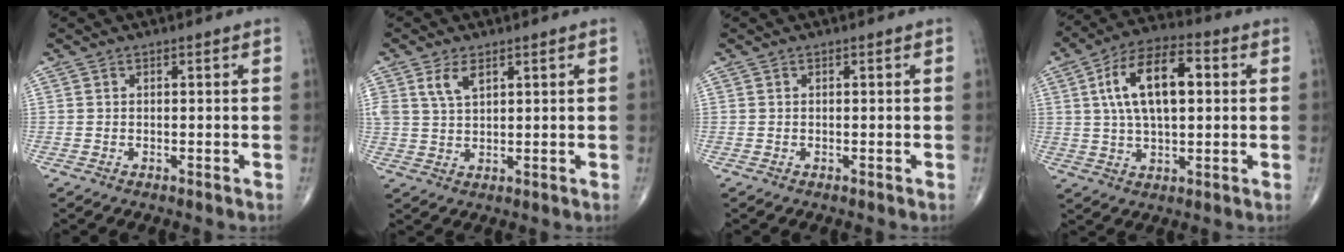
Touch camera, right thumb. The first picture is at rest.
{"total": 4.4, "force": [2.3, 2.2, 3.1], "torque": [-0.057, -0.006, 0.049]}
{"total": 0.0}
{"total": 14.9, "force": [3.0, 7.2, 12.7], "torque": [-0.219, 0.018, 0.048]}